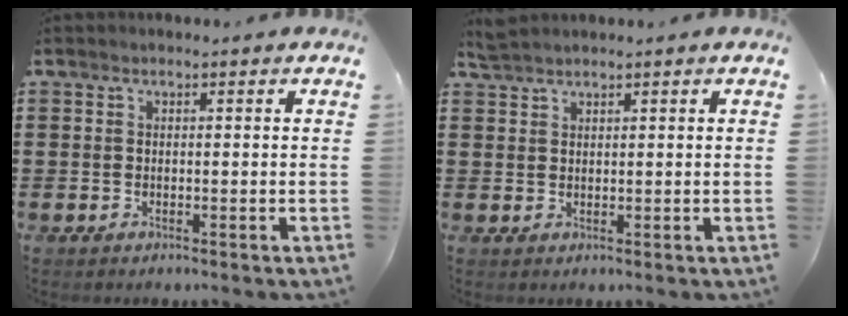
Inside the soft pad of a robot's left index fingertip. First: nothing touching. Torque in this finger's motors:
{"motor_torque": [0.04, 0.04, -0.01, 0.01]}